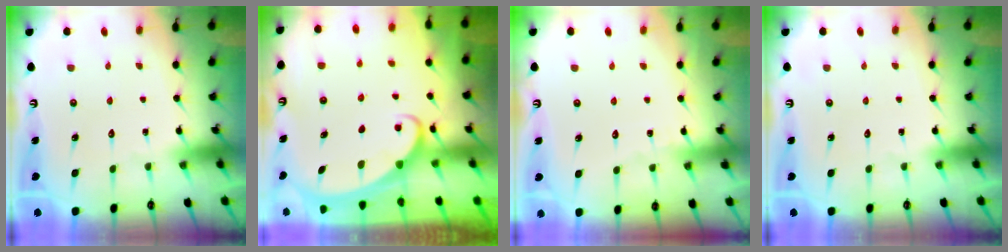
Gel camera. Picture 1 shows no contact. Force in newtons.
{"total": 2.1, "press": 2.0, "slide": 0.3}
{"total": 4.1, "press": 4.1, "slide": 0.4}
{"total": 0.0}